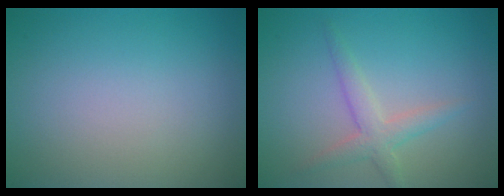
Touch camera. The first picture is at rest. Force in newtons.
{"total": 2.5, "press": 2.5, "slide": 0.1}